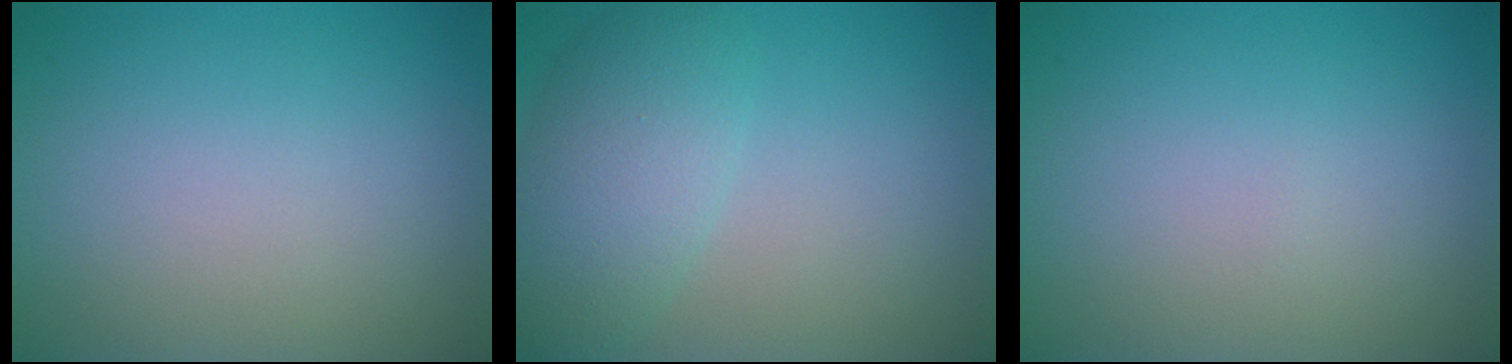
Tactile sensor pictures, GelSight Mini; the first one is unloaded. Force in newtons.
{"total": 4.8, "press": 4.8, "slide": 0.2}
{"total": 0.0}